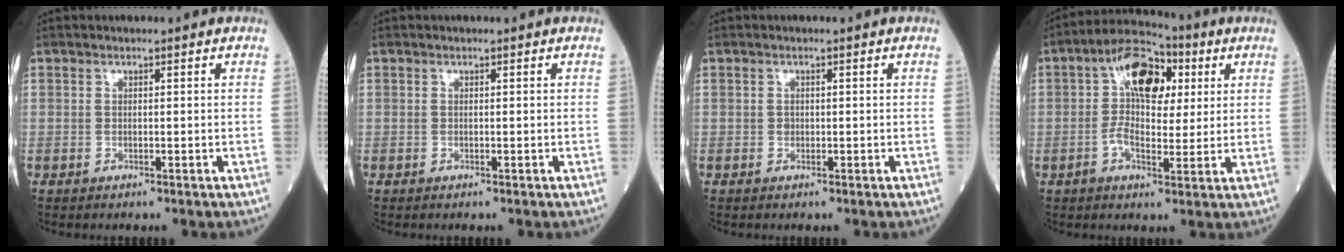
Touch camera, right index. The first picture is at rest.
{"total": 0.0}
{"total": 0.6, "force": [-0.1, 0.6, 0.2], "torque": [-0.004, 0.002, -0.001]}
{"total": 10.0, "force": [2.4, 4.7, 8.5], "torque": [-0.151, 0.035, 0.032]}